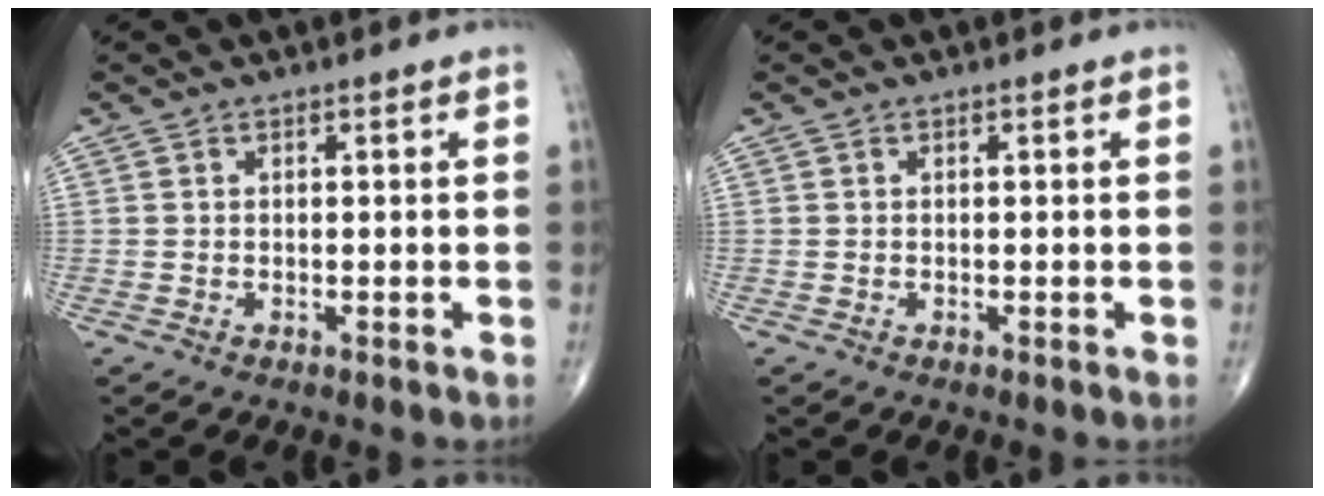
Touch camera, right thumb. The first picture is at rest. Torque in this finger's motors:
{"motor_torque": [0.17, 0.17, 0.00, 0.00, 0.02]}